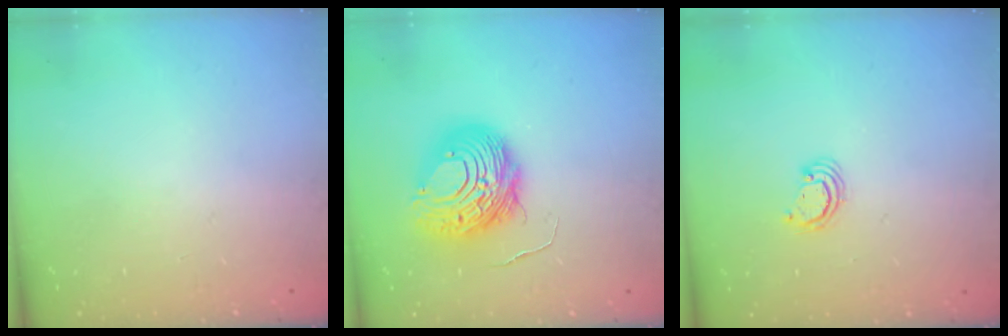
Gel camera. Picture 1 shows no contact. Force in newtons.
{"total": 12.2, "press": 12.1, "slide": 1.3}
{"total": 2.5, "press": 2.5, "slide": 0.2}